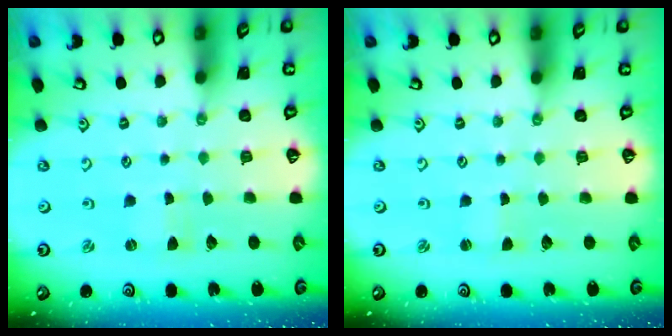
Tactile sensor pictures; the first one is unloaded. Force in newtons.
{"total": 0.0}